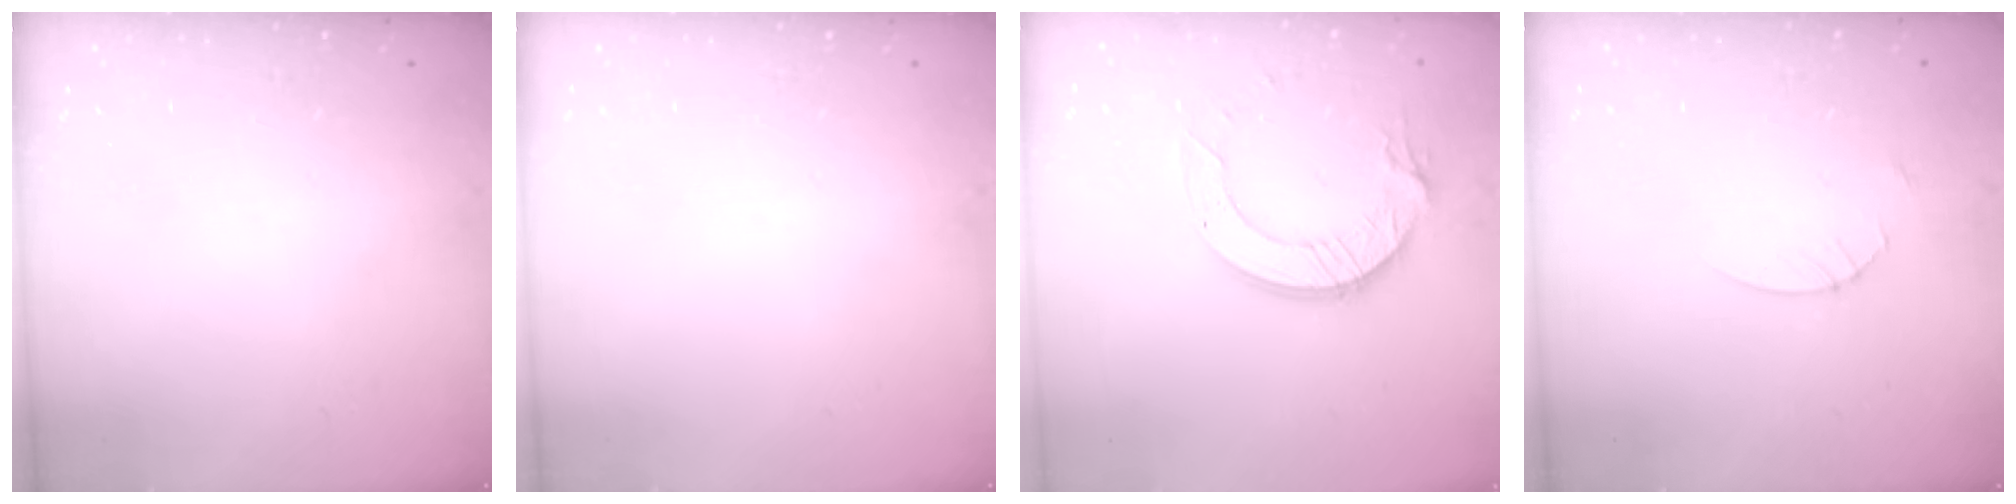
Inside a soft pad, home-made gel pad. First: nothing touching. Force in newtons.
{"total": 0.0}
{"total": 11.1, "press": 11.0, "slide": 1.1}
{"total": 1.4, "press": 1.4, "slide": 0.2}